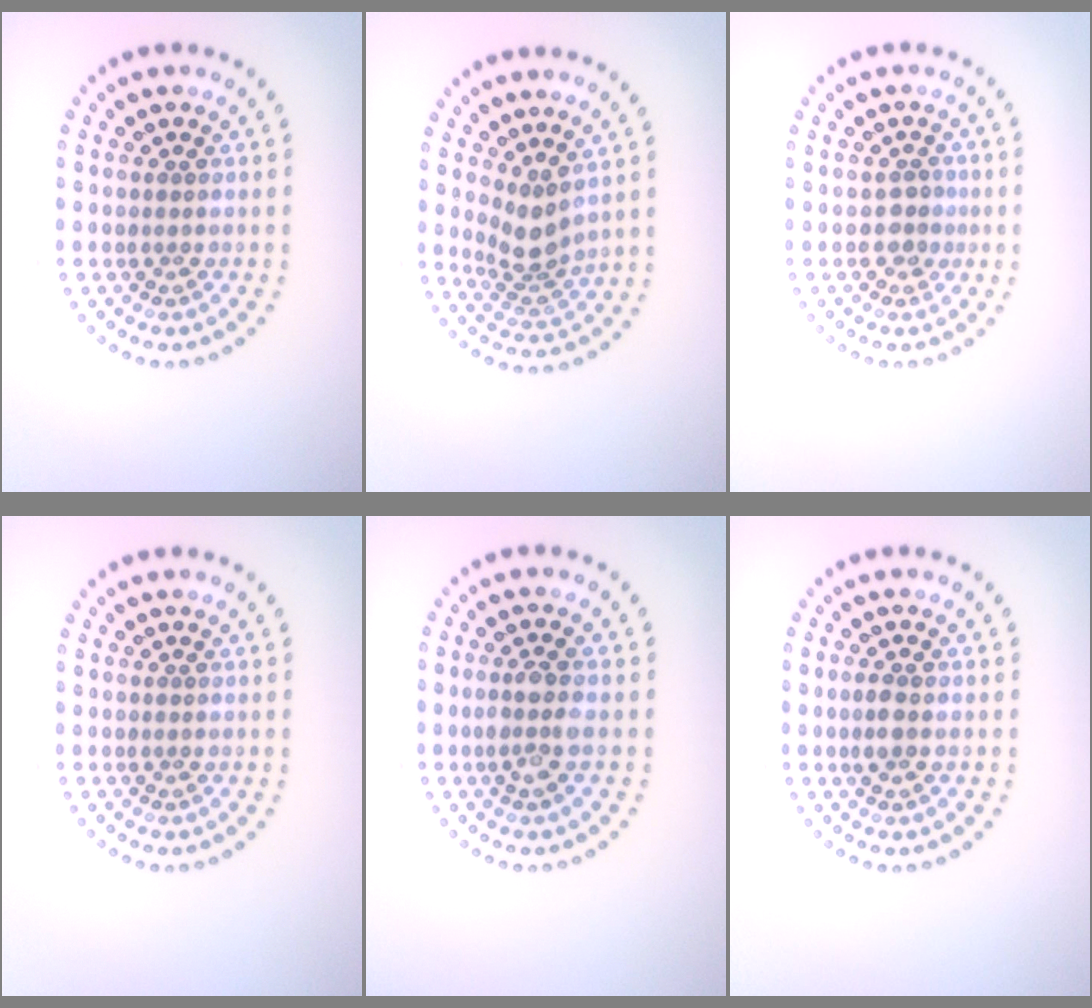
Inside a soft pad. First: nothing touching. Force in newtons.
{"total": 2.8, "press": 2.1, "slide": 1.9}
{"total": 1.5, "press": 1.3, "slide": 0.9}
{"total": 0.0}
{"total": 2.2, "press": 2.0, "slide": 1.0}
{"total": 1.6, "press": 1.6, "slide": 0.2}